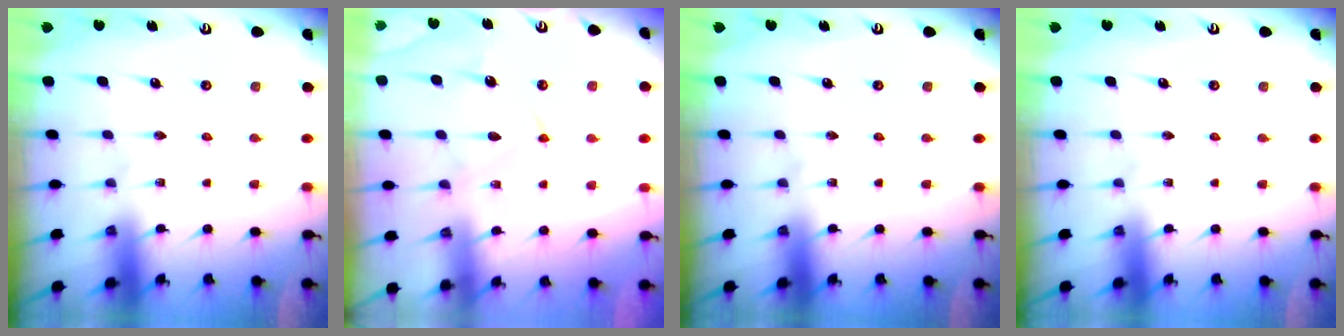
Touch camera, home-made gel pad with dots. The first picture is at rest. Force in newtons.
{"total": 9.6, "press": 9.6, "slide": 1.1}
{"total": 0.0}
{"total": 0.0}